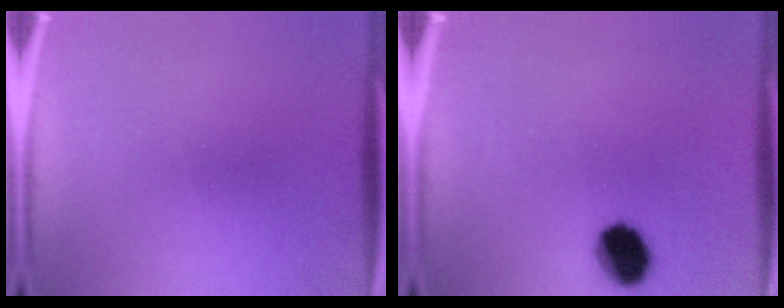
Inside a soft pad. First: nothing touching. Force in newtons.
{"total": 9.2}